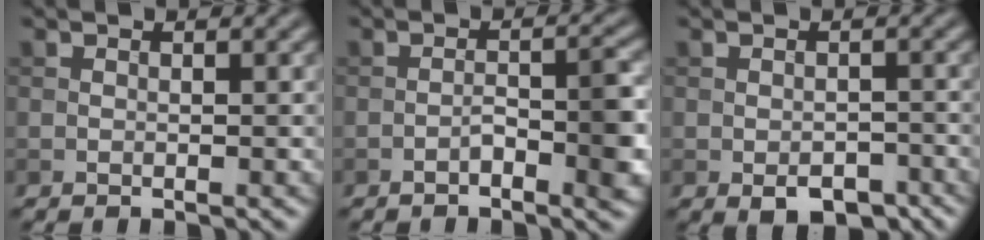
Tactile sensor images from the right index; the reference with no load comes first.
{"total": 3.4, "force": [-1.5, 1.0, 2.9], "torque": [-0.042, 0.009, -0.024]}
{"total": 3.6, "force": [-2.0, 1.9, 2.2], "torque": [-0.031, -0.010, -0.026]}